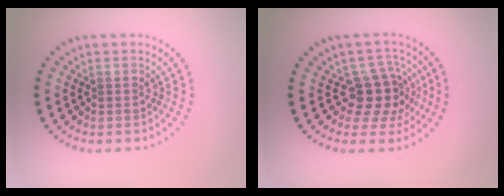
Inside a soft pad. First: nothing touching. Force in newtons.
{"total": 4.0, "press": 3.1, "slide": 2.4}